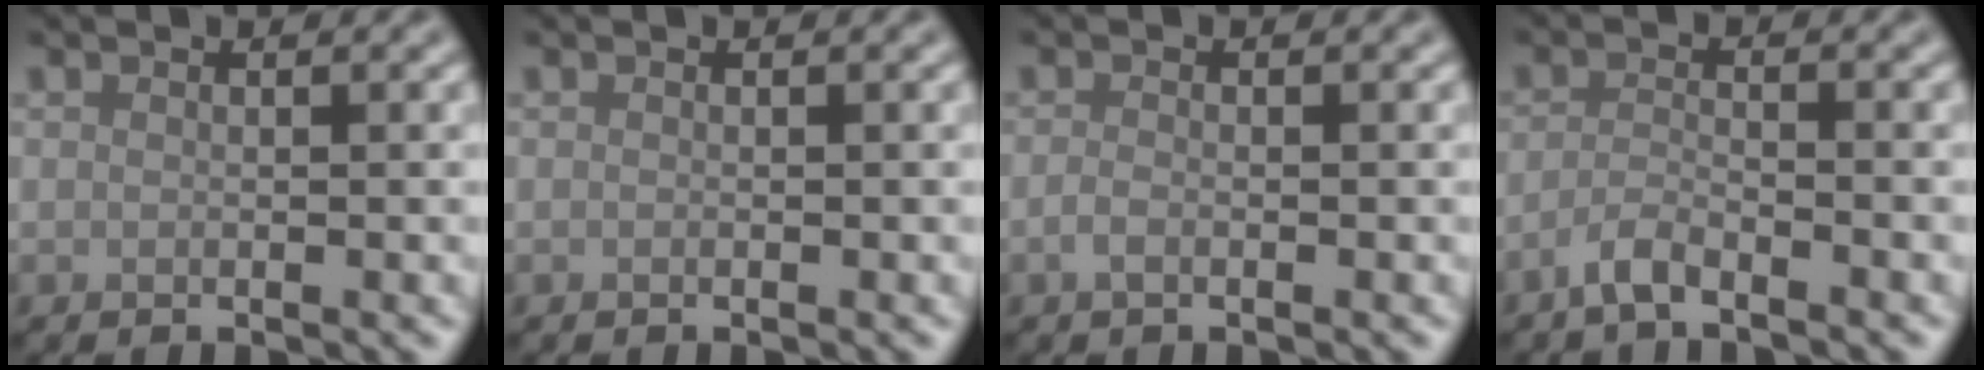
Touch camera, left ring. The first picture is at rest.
{"total": 0.0}
{"total": 0.9, "force": [-0.4, 0.4, 0.7], "torque": [-0.020, 0.000, -0.010]}
{"total": 2.2, "force": [-1.7, 0.4, 1.3], "torque": [-0.025, 0.001, -0.044]}